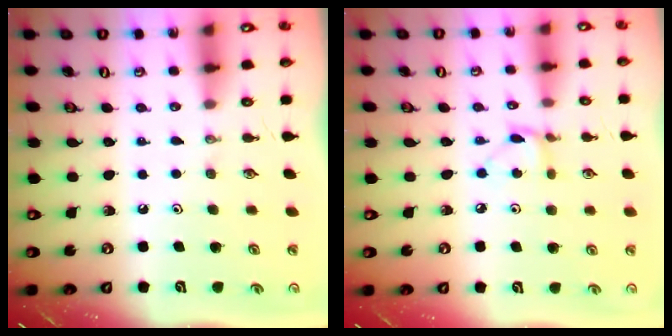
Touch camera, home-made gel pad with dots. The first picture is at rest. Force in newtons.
{"total": 4.2, "press": 4.2, "slide": 0.5}